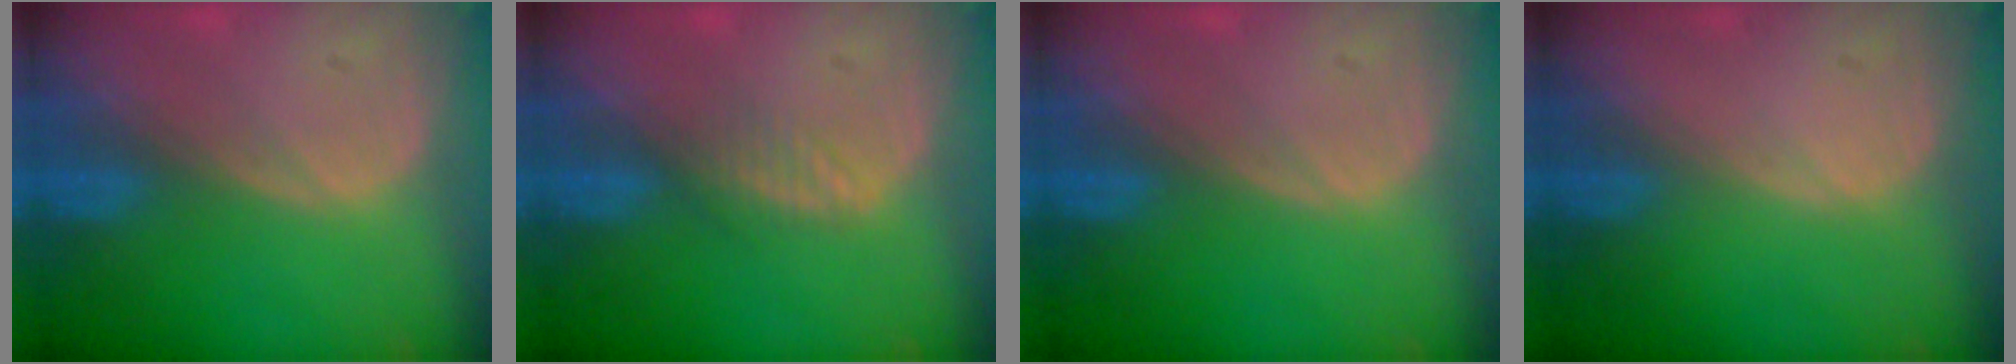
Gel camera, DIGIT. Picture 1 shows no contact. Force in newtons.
{"total": 2.0, "press": 2.0, "slide": 0.2}
{"total": 0.0}
{"total": 0.0}